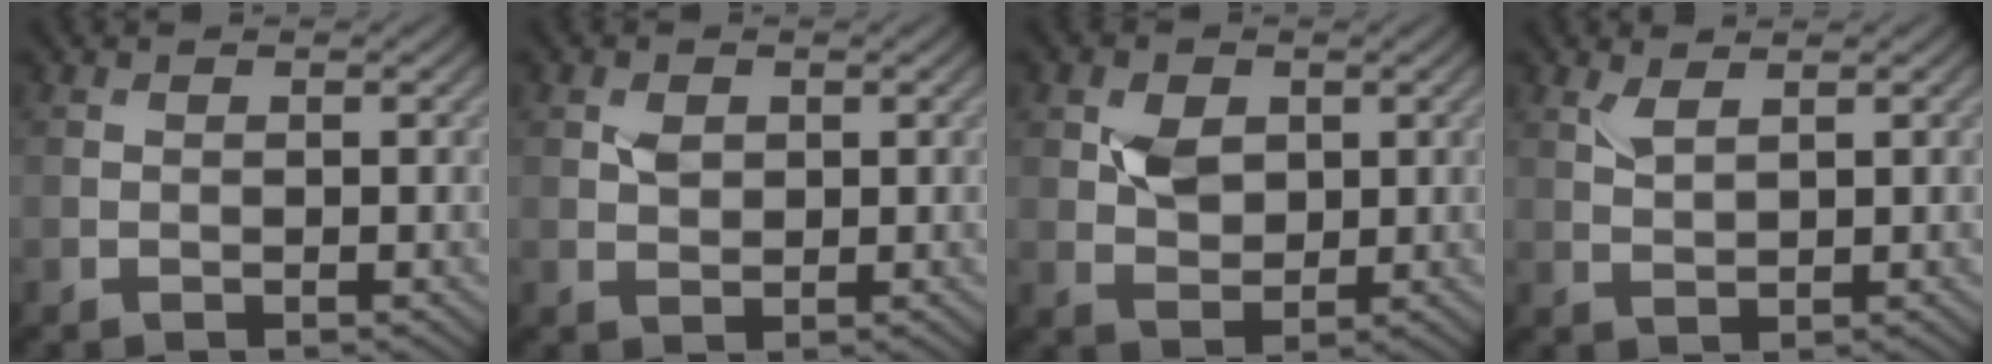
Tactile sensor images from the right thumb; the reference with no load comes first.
{"total": 1.7, "force": [0.6, 1.3, 1.0], "torque": [-0.020, -0.001, 0.012]}
{"total": 4.1, "force": [1.2, 3.1, 2.5], "torque": [-0.051, -0.003, 0.021]}
{"total": 1.8, "force": [1.3, 0.4, 1.2], "torque": [-0.034, -0.001, 0.029]}